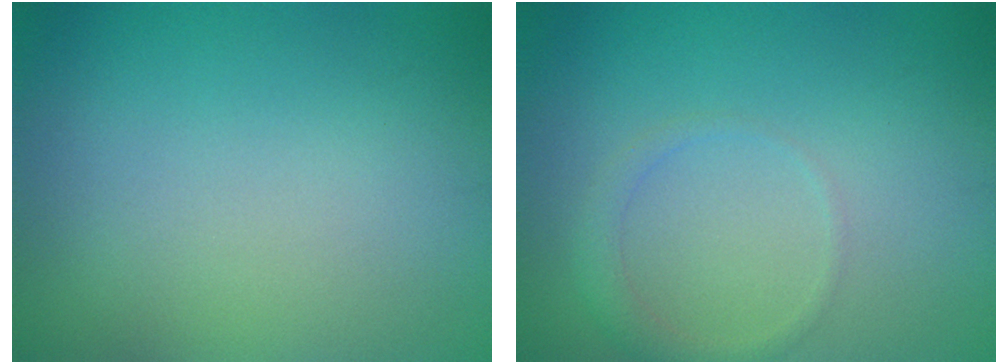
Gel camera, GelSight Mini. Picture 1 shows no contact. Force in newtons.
{"total": 1.4, "press": 1.4, "slide": 0.0}